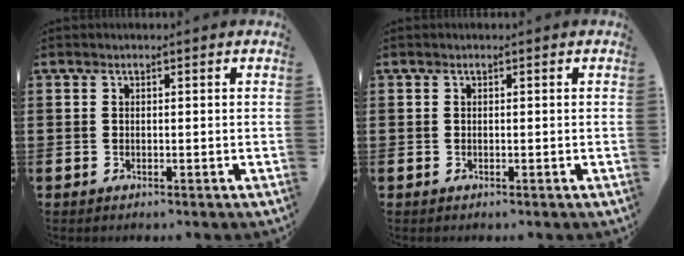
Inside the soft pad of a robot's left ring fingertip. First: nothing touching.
{"total": 0.0}